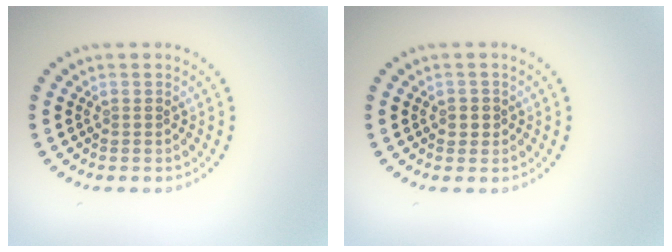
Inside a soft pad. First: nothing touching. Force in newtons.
{"total": 1.1, "press": 1.1, "slide": 0.4}